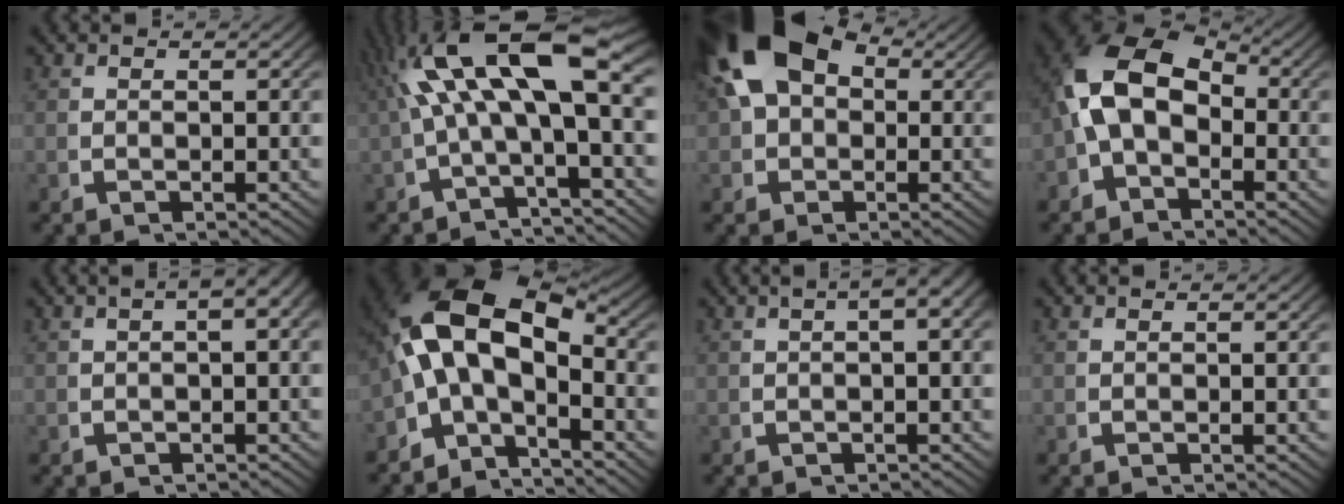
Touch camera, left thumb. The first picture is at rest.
{"total": 10.7, "force": [0.6, 5.2, 9.3], "torque": [-0.174, -0.005, 0.016]}
{"total": 9.6, "force": [2.6, 7.0, 6.0], "torque": [-0.137, 0.000, 0.043]}
{"total": 10.8, "force": [0.3, 7.7, 7.6], "torque": [-0.158, -0.020, 0.012]}
{"total": 3.6, "force": [0.8, 1.5, 3.2], "torque": [-0.034, 0.026, 0.002]}
{"total": 14.5, "force": [0.0, 9.5, 11.0], "torque": [-0.224, -0.025, -0.004]}
{"total": 3.9, "force": [1.1, 1.5, 3.4], "torque": [-0.038, 0.027, 0.005]}
{"total": 0.0}